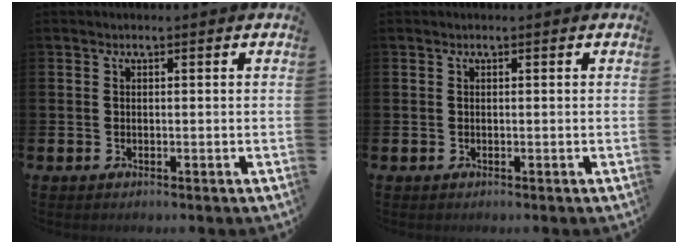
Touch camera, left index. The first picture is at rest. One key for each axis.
{"total": 0.0}